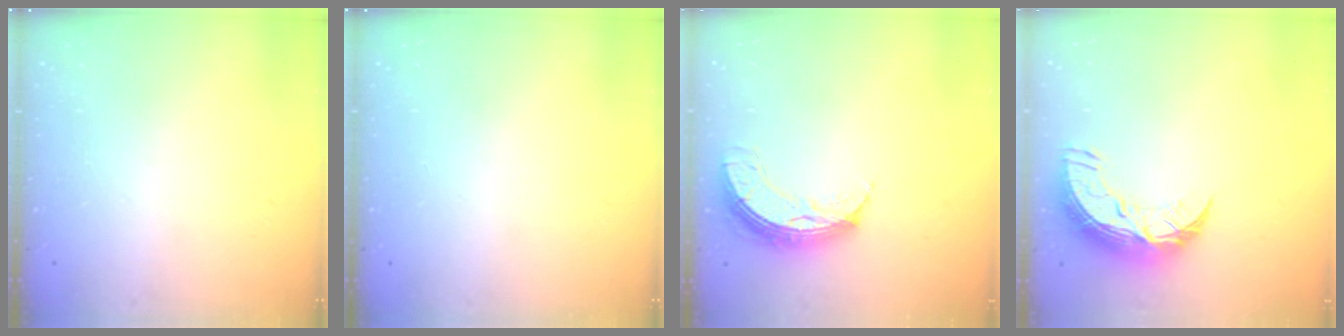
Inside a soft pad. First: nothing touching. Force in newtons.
{"total": 0.0}
{"total": 7.9, "press": 7.8, "slide": 0.8}
{"total": 11.2, "press": 11.2, "slide": 0.7}